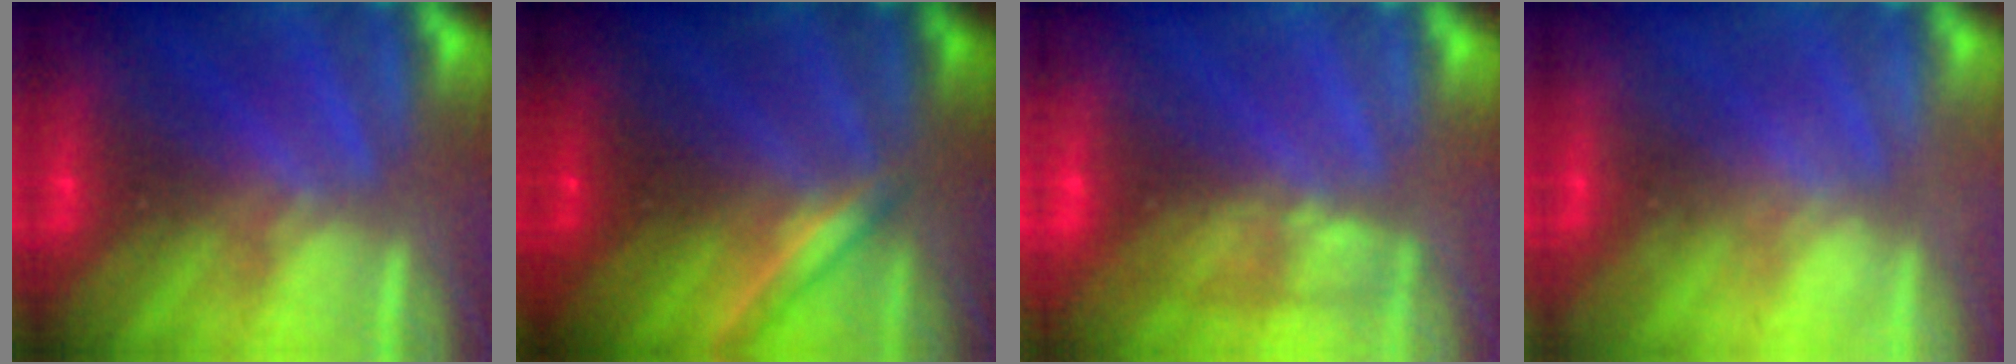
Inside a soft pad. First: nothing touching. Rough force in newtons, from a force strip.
{"total": 1.9}
{"total": 2.4}
{"total": 2.3}